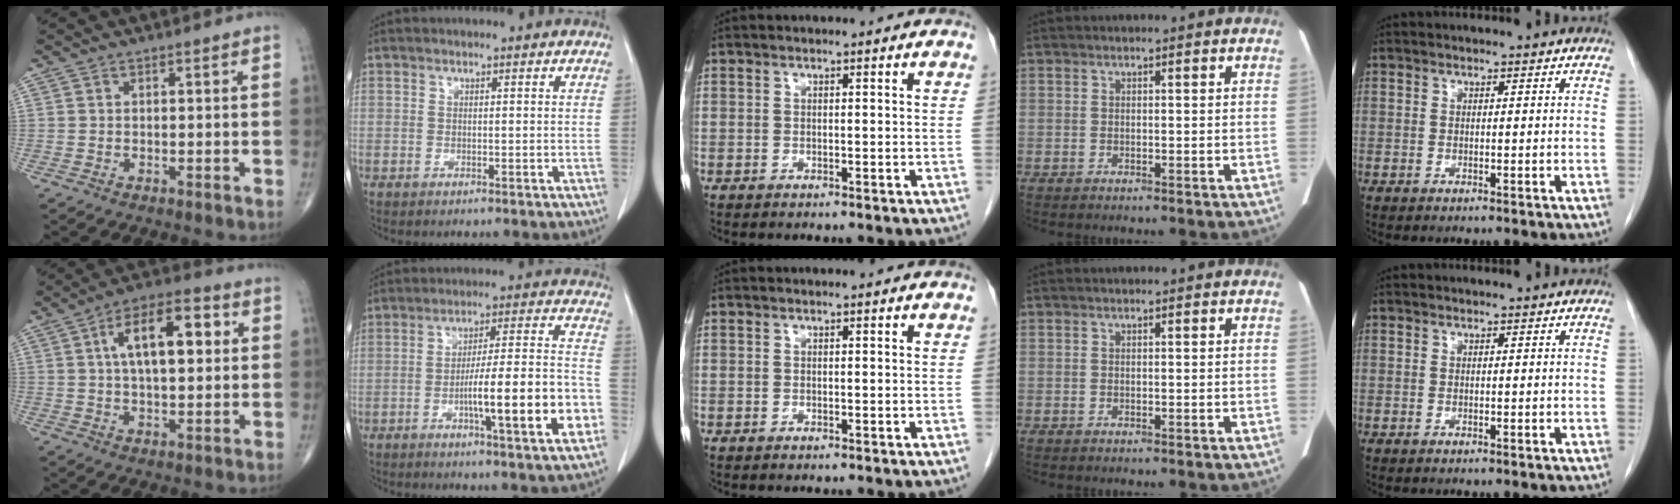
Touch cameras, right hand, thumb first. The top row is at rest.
{"thumb": {"total": 13.6, "force": [3.1, 6.2, 11.7], "torque": [-0.174, 0.016, 0.045]}, "index": {"total": 16.0, "force": [-5.1, 1.0, 15.1], "torque": [-0.235, 0.007, -0.077]}}